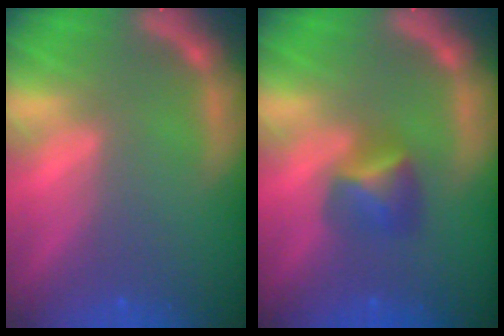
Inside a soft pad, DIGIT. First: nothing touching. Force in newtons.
{"total": 2.9}